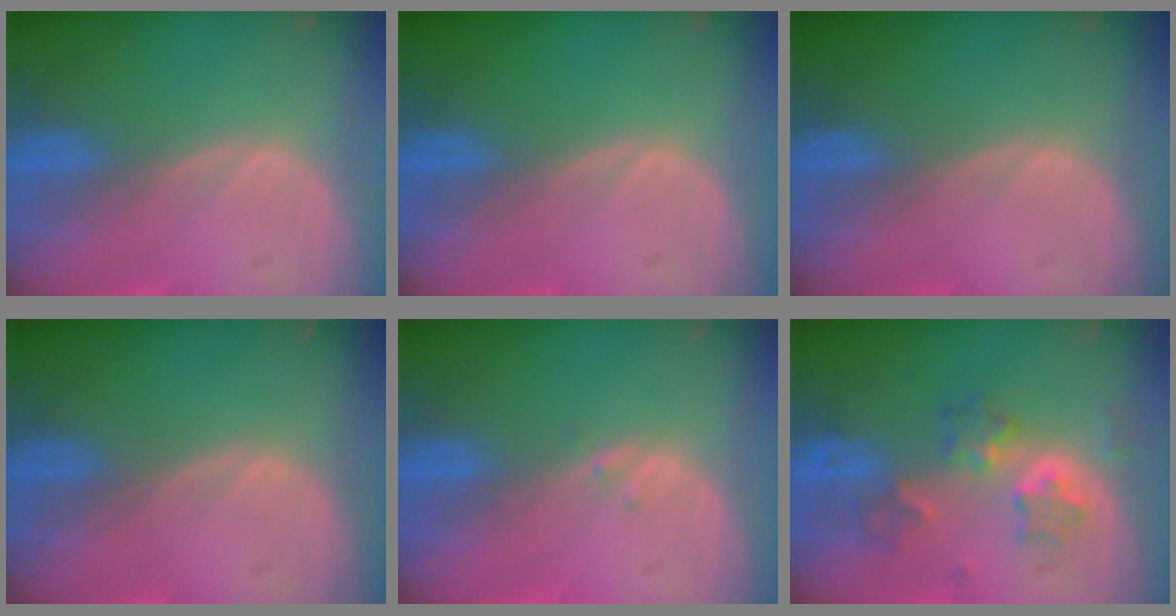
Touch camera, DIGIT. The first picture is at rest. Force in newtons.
{"total": 0.0}
{"total": 0.0}
{"total": 0.0}
{"total": 0.7, "press": 0.6, "slide": 0.3}
{"total": 5.4, "press": 5.4, "slide": 0.5}